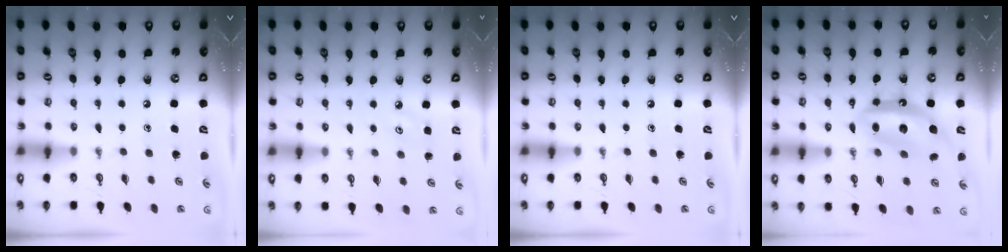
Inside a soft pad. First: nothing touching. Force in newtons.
{"total": 4.7, "press": 4.7, "slide": 0.5}
{"total": 0.0}
{"total": 12.1, "press": 12.0, "slide": 1.1}